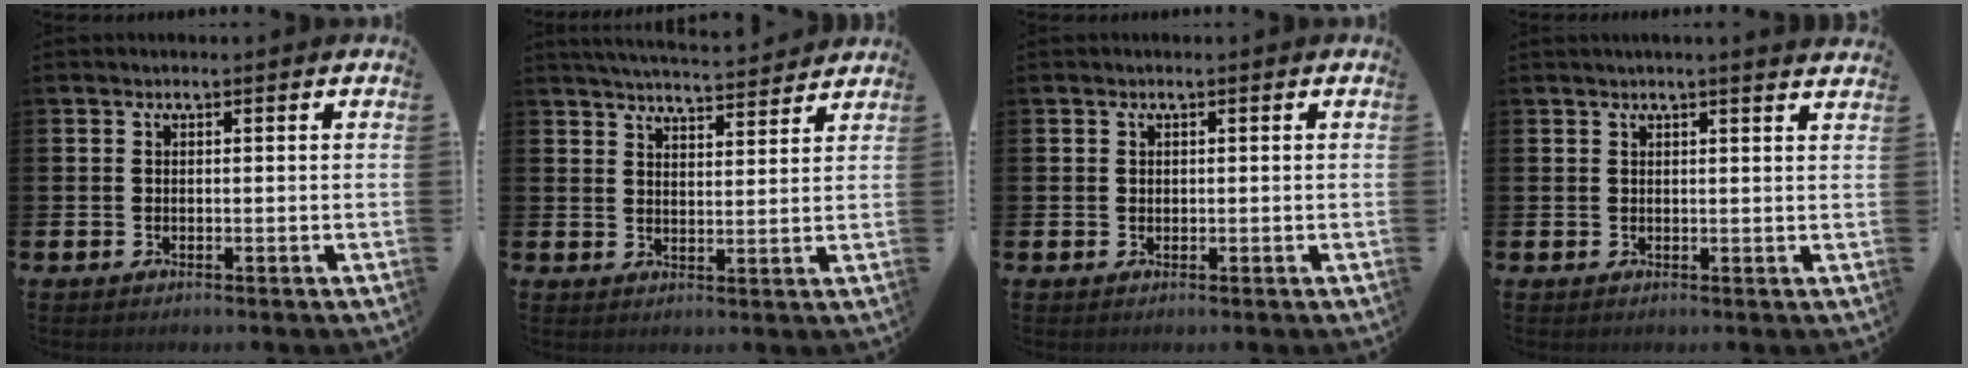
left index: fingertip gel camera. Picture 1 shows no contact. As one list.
[{"total": 5.0, "force": [5.0, 0.2, 0.6], "torque": [-0.021, -0.032, 0.087]}, {"total": 0.6, "force": [0.4, 0.4, 0.1], "torque": [0.000, 0.003, 0.006]}, {"total": 1.6, "force": [1.5, -0.3, 0.4], "torque": [-0.004, -0.006, 0.027]}]